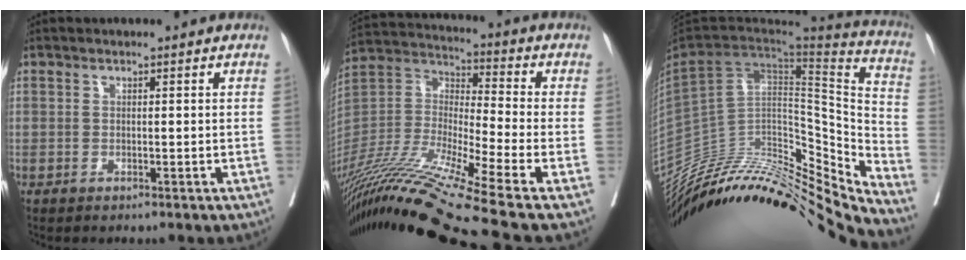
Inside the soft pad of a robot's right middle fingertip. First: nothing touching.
{"total": 21.0, "force": [-15.7, -1.8, 13.8], "torque": [-0.306, -0.022, -0.295]}
{"total": 33.8, "force": [-29.9, 6.1, 14.6], "torque": [-0.205, -0.010, -0.443]}